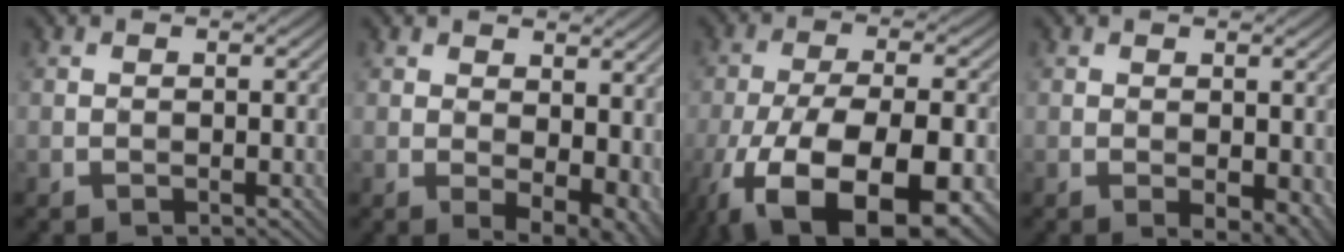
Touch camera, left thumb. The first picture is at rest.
{"total": 7.6, "force": [0.9, 4.5, 6.0], "torque": [-0.079, -0.010, 0.023]}
{"total": 17.3, "force": [-9.3, 7.6, 12.5], "torque": [-0.231, -0.046, -0.136]}
{"total": 3.7, "force": [-0.9, 1.8, 3.1], "torque": [-0.043, -0.008, -0.008]}